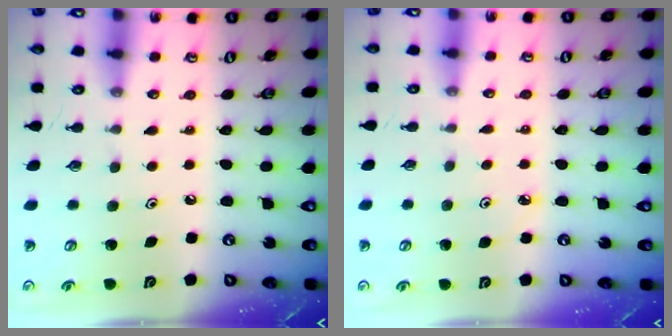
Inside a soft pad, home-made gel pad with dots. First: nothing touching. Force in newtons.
{"total": 1.8, "press": 1.8, "slide": 0.2}